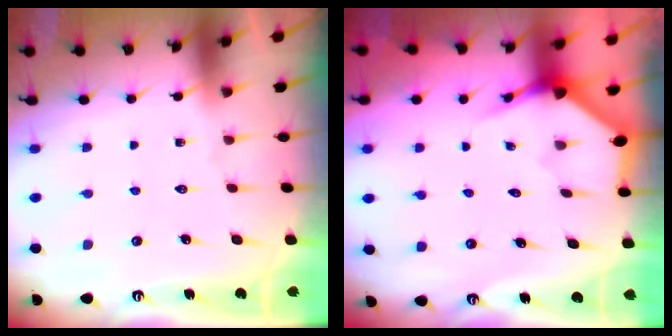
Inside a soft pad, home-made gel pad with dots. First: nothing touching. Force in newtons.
{"total": 3.5, "press": 3.5, "slide": 0.3}